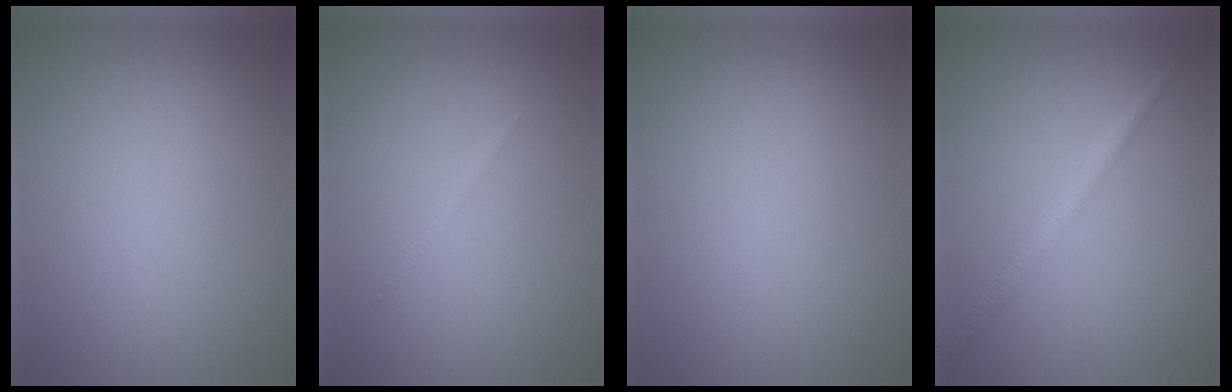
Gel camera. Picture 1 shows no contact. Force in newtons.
{"total": 0.6, "press": 0.6, "slide": 0.0}
{"total": 0.0}
{"total": 2.1, "press": 2.1, "slide": 0.1}